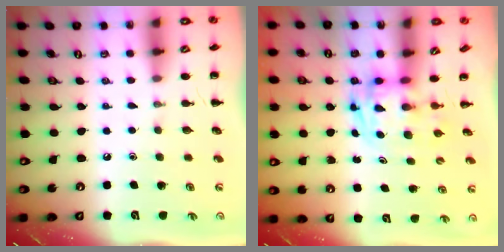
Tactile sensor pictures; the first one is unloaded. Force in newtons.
{"total": 2.8, "press": 2.7, "slide": 0.5}